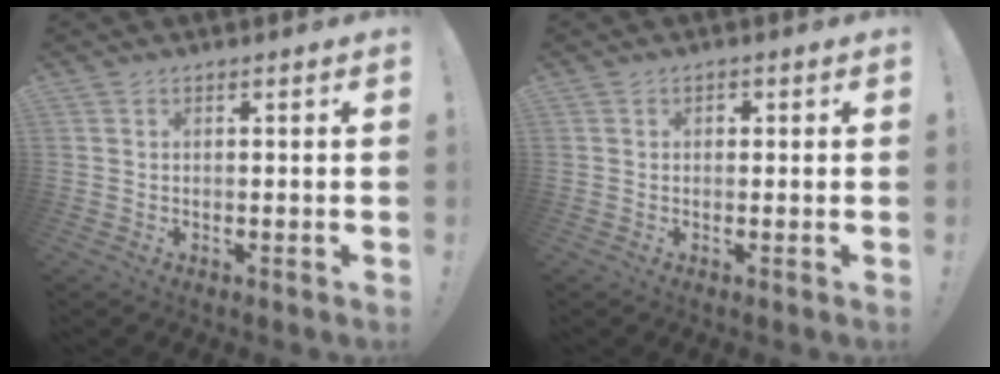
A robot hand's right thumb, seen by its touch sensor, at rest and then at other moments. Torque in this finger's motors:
{"motor_torque": [0.02, 0.22, 0.03, -0.11, -0.02]}